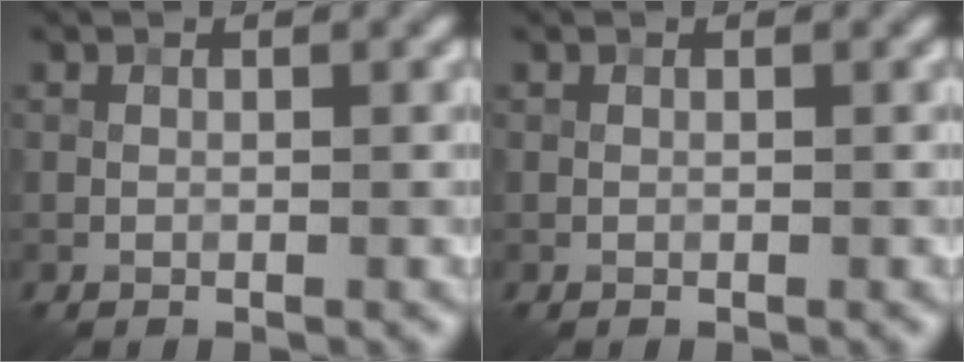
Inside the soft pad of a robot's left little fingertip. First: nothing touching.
{"total": 0.0}